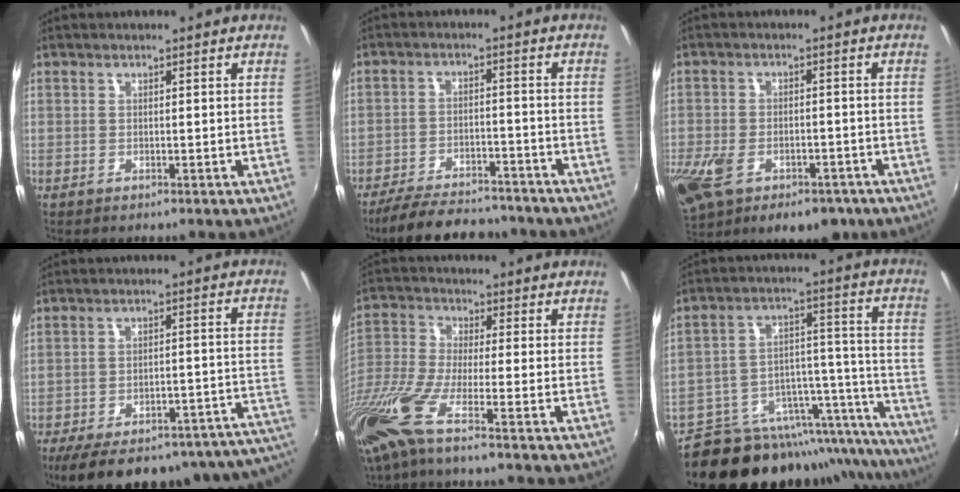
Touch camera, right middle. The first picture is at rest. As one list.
[{"total": 15.2, "force": [-13.0, 4.6, 6.4], "torque": [-0.142, -0.008, -0.192]}, {"total": 19.9, "force": [-10.2, 11.9, 12.3], "torque": [-0.290, -0.041, -0.150]}, {"total": 25.3, "force": [-20.6, 7.0, 13.0], "torque": [-0.183, -0.019, -0.258]}, {"total": 13.5, "force": [-8.4, 1.3, 10.5], "torque": [-0.234, -0.039, -0.170]}, {"total": 25.4, "force": [-18.7, 11.4, 12.8], "torque": [-0.170, 0.032, -0.246]}]